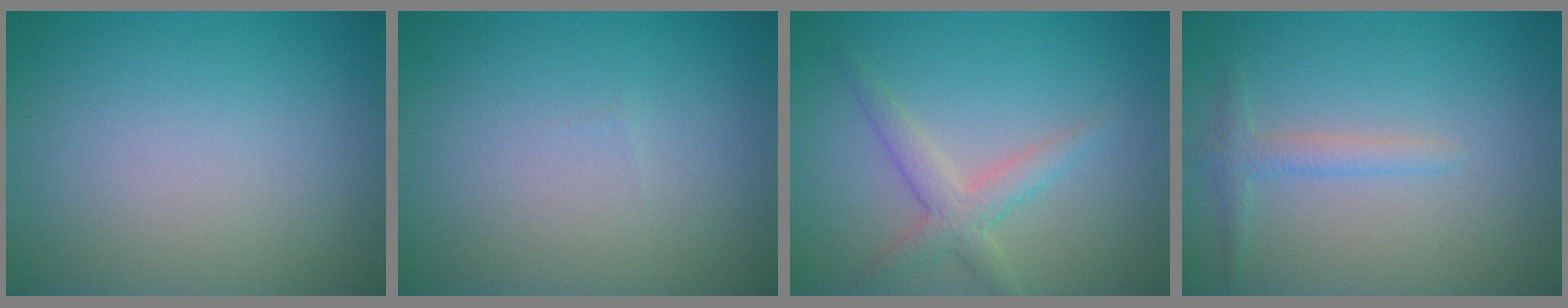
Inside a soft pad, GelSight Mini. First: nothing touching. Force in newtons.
{"total": 0.0}
{"total": 2.7, "press": 2.7, "slide": 0.1}
{"total": 1.6, "press": 1.6, "slide": 0.1}